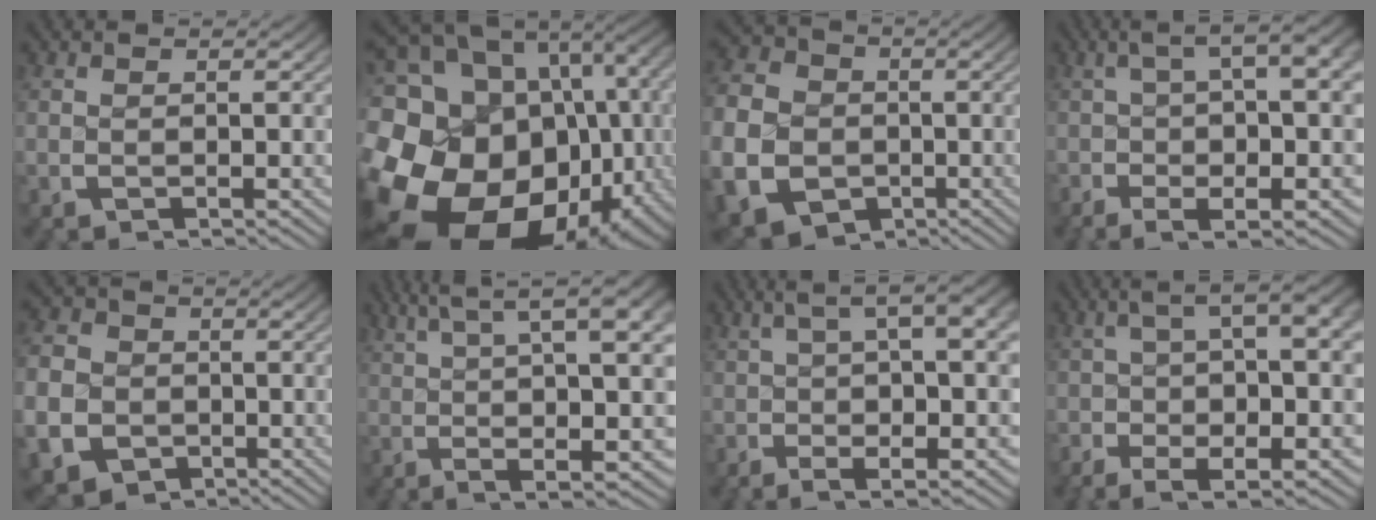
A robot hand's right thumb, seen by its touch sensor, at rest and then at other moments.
{"total": 28.2, "force": [-4.2, 21.5, 17.8], "torque": [-0.359, -0.081, -0.046]}
{"total": 14.8, "force": [-4.1, 12.6, 6.7], "torque": [-0.163, -0.052, -0.064]}
{"total": 9.0, "force": [0.6, 3.8, 8.1], "torque": [-0.097, 0.020, -0.002]}
{"total": 11.8, "force": [-3.3, 10.3, 4.8], "torque": [-0.111, -0.045, -0.053]}
{"total": 11.2, "force": [2.6, 3.9, 10.2], "torque": [-0.121, 0.020, 0.029]}
{"total": 8.9, "force": [1.5, 3.4, 8.1], "torque": [-0.089, 0.032, 0.005]}
{"total": 9.1, "force": [-0.3, 4.2, 8.0], "torque": [-0.101, 0.011, -0.014]}